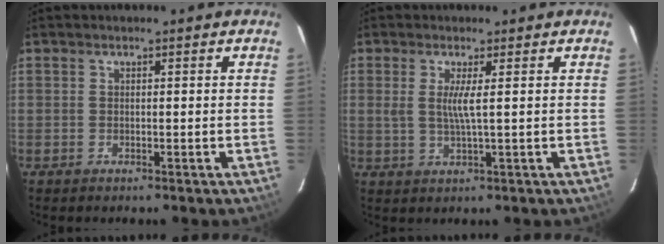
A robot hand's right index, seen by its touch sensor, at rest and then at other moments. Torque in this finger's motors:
{"motor_torque": [-0.04, 0.00, 0.19, 0.07]}